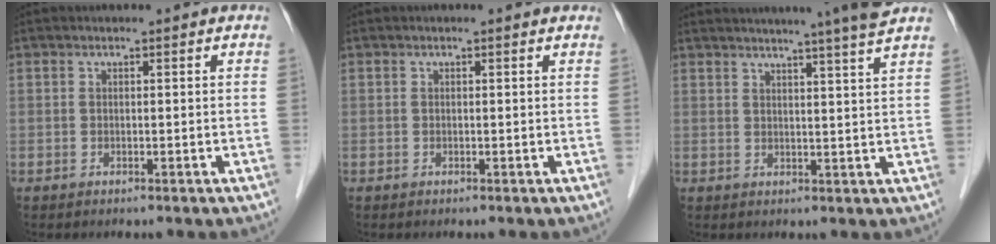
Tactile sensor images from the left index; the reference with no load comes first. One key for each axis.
{"total": 0.0}
{"total": 10.9, "fx": 9.4, "fy": -1.6, "fz": 5.2, "tx": -0.077, "ty": -0.004, "tz": 0.106}